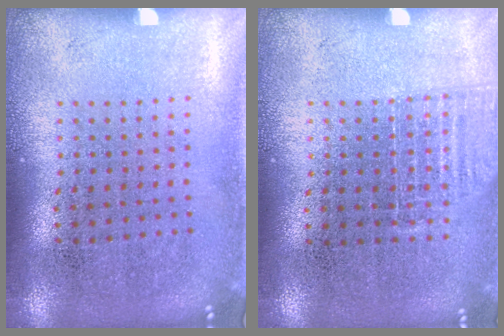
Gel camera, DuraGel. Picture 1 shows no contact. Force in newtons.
{"total": 1.1, "press": 0.9, "slide": 0.5}